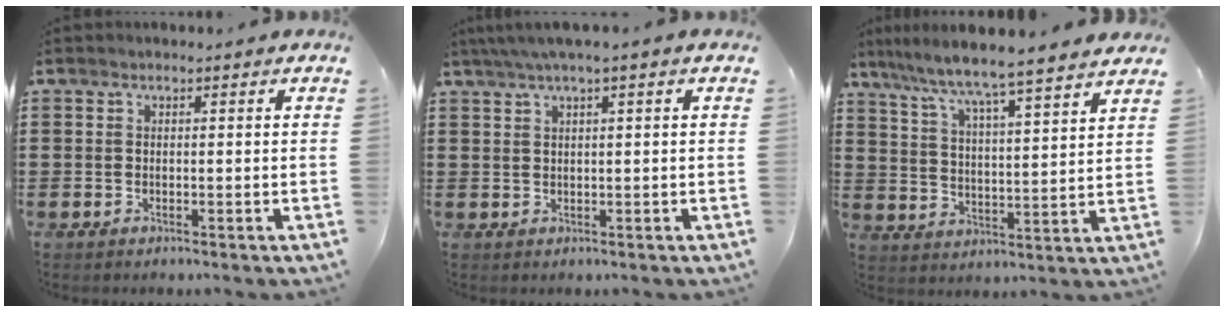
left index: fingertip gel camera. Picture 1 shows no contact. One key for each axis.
{"total": 2.0, "fx": 0.8, "fy": -0.1, "fz": 1.8, "tx": -0.035, "ty": 0.000, "tz": 0.012}
{"total": 5.3, "fx": 4.9, "fy": -0.7, "fz": 2.0, "tx": -0.063, "ty": -0.042, "tz": 0.074}